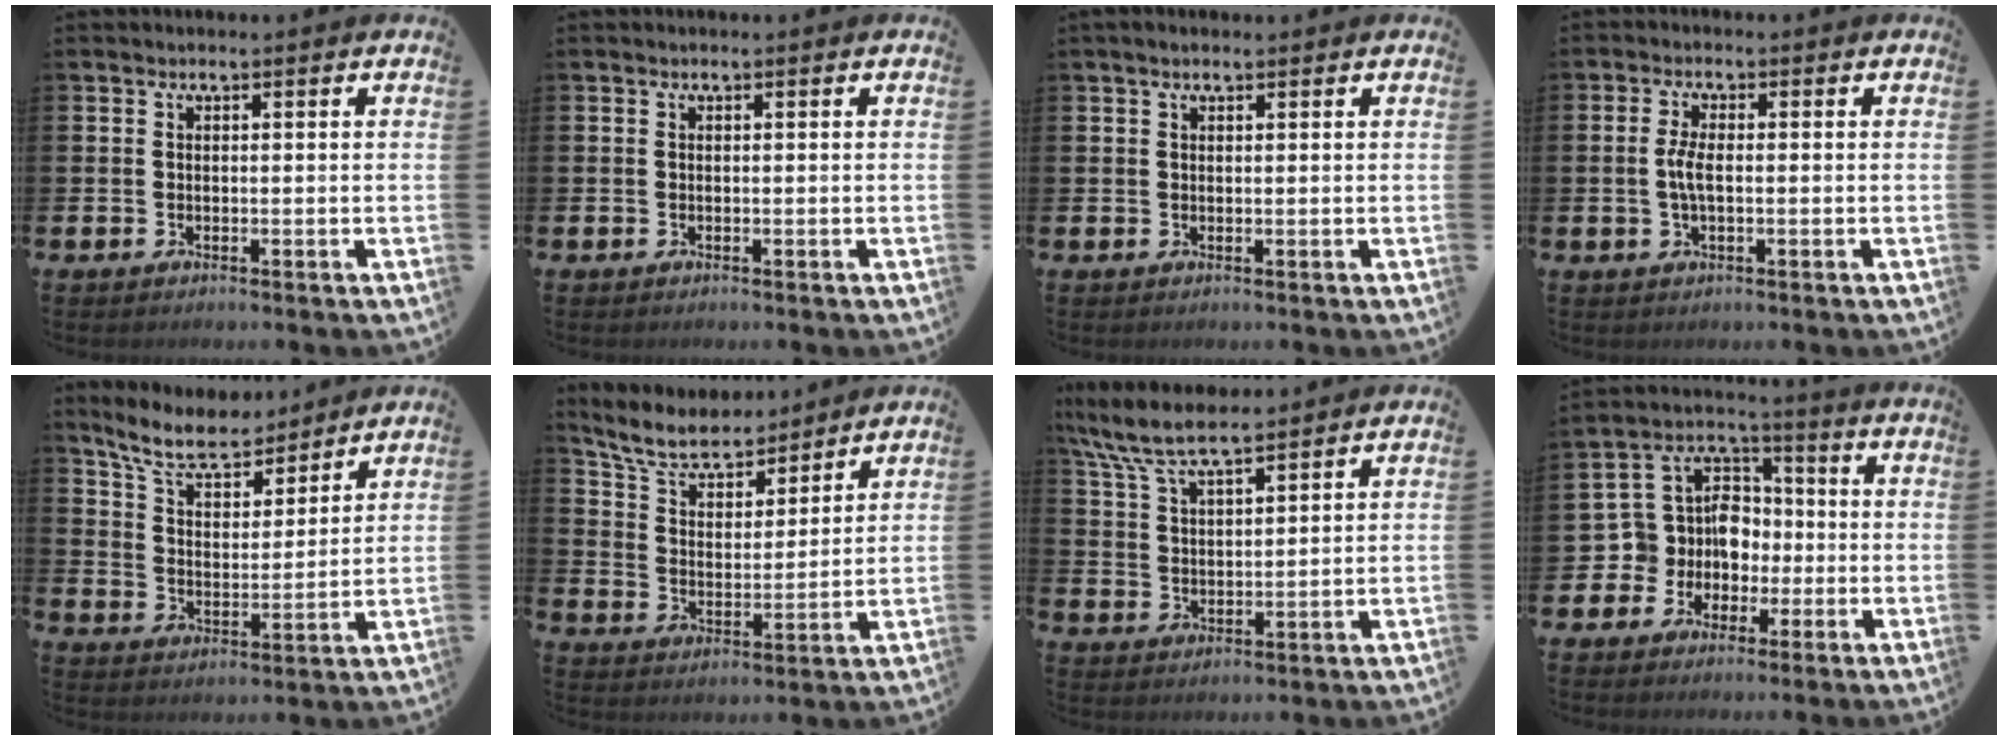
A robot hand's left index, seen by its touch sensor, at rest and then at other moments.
{"total": 0.0}
{"total": 1.2, "force": [0.9, 0.4, 0.6], "torque": [-0.001, 0.000, 0.013]}
{"total": 3.1, "force": [0.0, 1.2, 2.9], "torque": [-0.059, -0.001, -0.005]}
{"total": 7.9, "force": [7.2, 2.0, 2.5], "torque": [-0.082, -0.039, 0.130]}
{"total": 7.2, "force": [6.7, 2.0, 1.9], "torque": [-0.071, -0.043, 0.117]}
{"total": 7.9, "force": [7.1, 1.2, 3.0], "torque": [-0.086, -0.027, 0.128]}
{"total": 8.3, "force": [-1.6, 7.8, 2.4], "torque": [-0.096, 0.002, -0.034]}